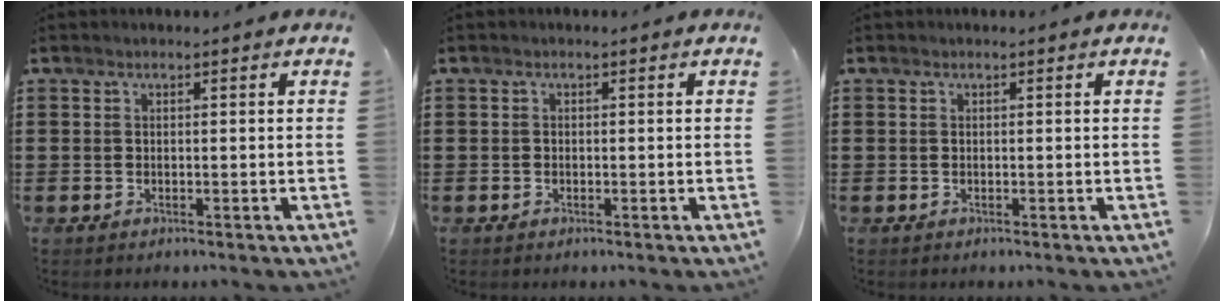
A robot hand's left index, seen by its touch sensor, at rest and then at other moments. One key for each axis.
{"total": 0.5, "fx": -0.3, "fy": 0.3, "fz": 0.2, "tx": -0.006, "ty": 0.000, "tz": -0.007}
{"total": 0.0}